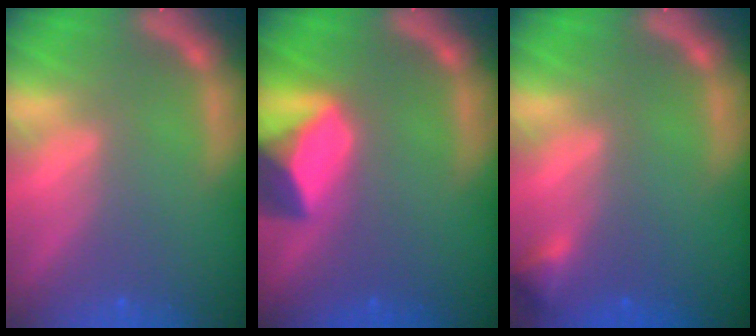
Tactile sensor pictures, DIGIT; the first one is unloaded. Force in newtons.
{"total": 6.9}
{"total": 1.4}